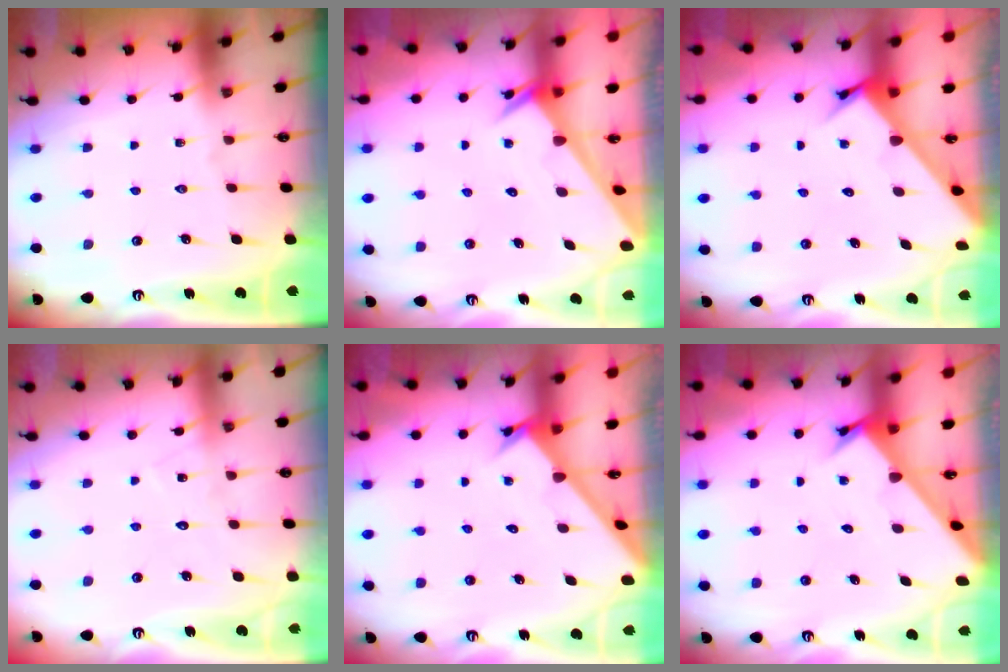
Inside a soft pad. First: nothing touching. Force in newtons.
{"total": 2.3, "press": 2.3, "slide": 0.1}
{"total": 3.6, "press": 3.6, "slide": 0.1}
{"total": 7.5, "press": 7.5, "slide": 0.5}
{"total": 2.4, "press": 2.4, "slide": 0.1}
{"total": 2.1, "press": 2.1, "slide": 0.2}